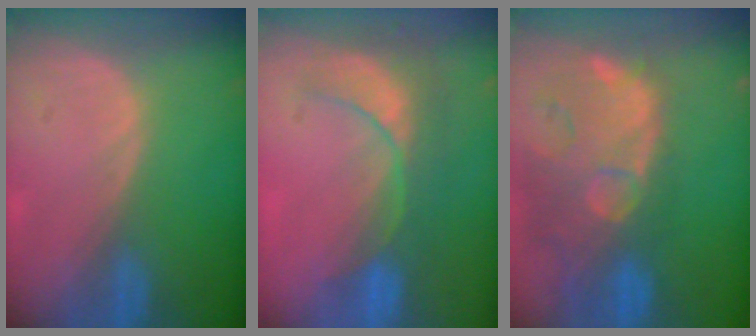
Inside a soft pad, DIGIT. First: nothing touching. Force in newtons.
{"total": 8.9, "press": 7.7, "slide": 4.5}
{"total": 14.6, "press": 11.8, "slide": 8.6}